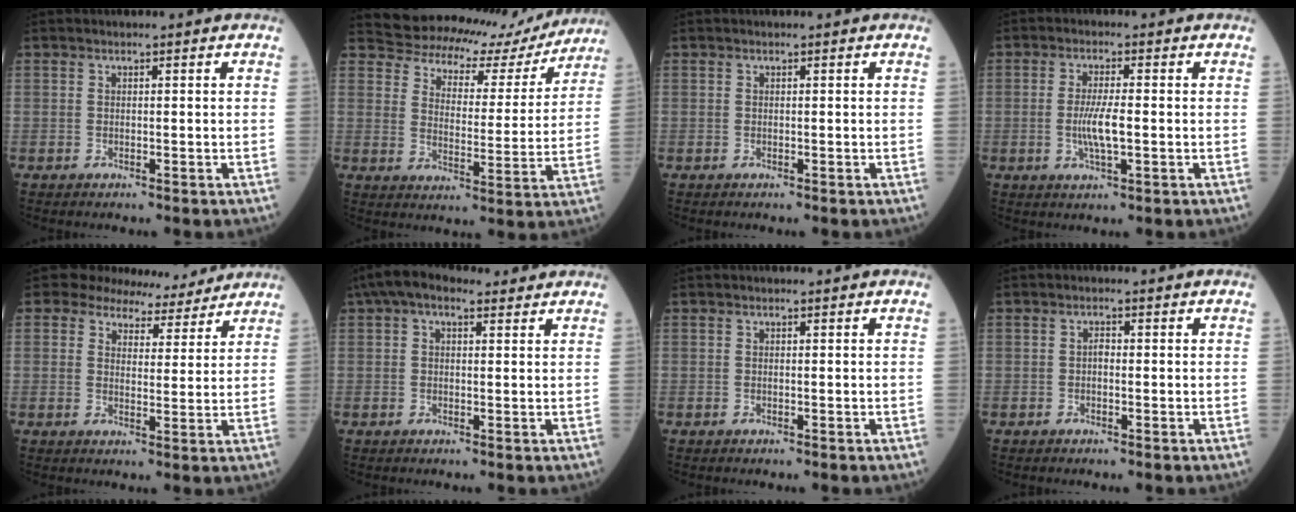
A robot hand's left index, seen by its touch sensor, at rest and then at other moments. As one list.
[{"total": 16.1, "force": [14.5, 6.1, 3.2], "torque": [-0.037, -0.003, 0.173]}, {"total": 0.0}, {"total": 4.8, "force": [-0.7, 0.7, 4.7], "torque": [-0.098, -0.007, -0.012]}, {"total": 7.3, "force": [6.6, 3.0, 0.9], "torque": [-0.009, 0.002, 0.081]}, {"total": 6.7, "force": [4.4, 3.0, 4.0], "torque": [-0.081, 0.049, 0.074]}, {"total": 0.0}, {"total": 1.0, "force": [-0.1, 0.5, 0.8], "torque": [-0.013, 0.003, -0.005]}]